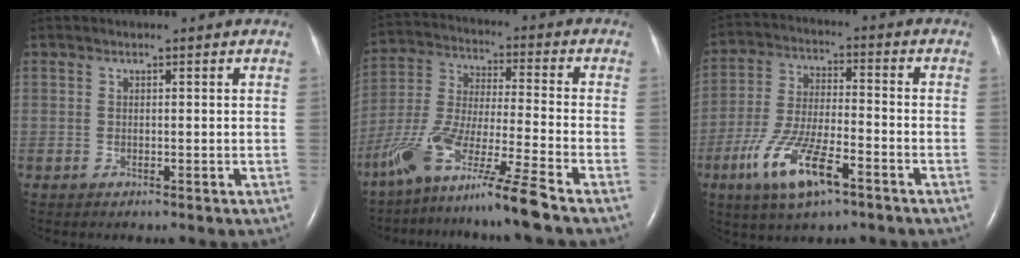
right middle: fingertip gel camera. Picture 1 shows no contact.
{"total": 13.4, "force": [-9.7, -1.2, 9.2], "torque": [-0.197, -0.029, -0.184]}
{"total": 12.1, "force": [-6.3, 3.1, 9.8], "torque": [-0.199, -0.010, -0.114]}